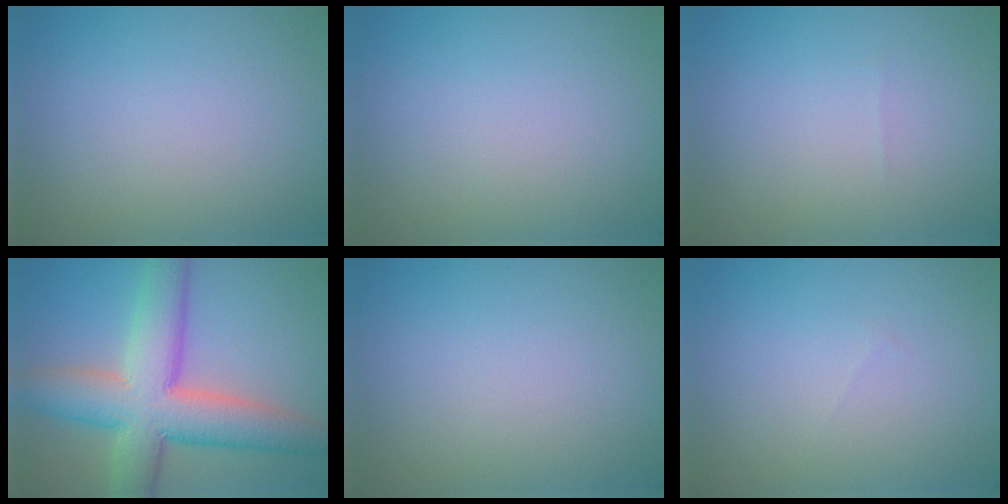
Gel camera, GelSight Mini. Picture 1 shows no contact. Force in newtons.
{"total": 0.0}
{"total": 0.0}
{"total": 9.9, "press": 9.9, "slide": 0.5}
{"total": 0.0}
{"total": 0.0}